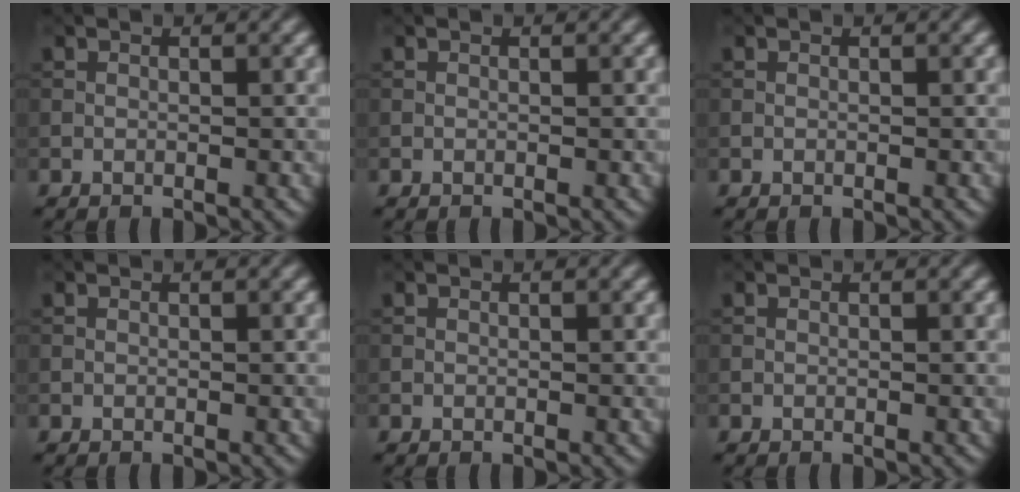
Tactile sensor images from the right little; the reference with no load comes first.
{"total": 0.0}
{"total": 0.0}
{"total": 0.0}
{"total": 0.0}
{"total": 0.0}